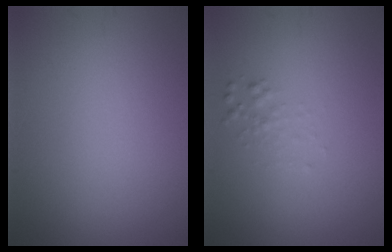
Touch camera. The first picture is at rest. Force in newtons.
{"total": 1.0, "press": 1.0, "slide": 0.0}